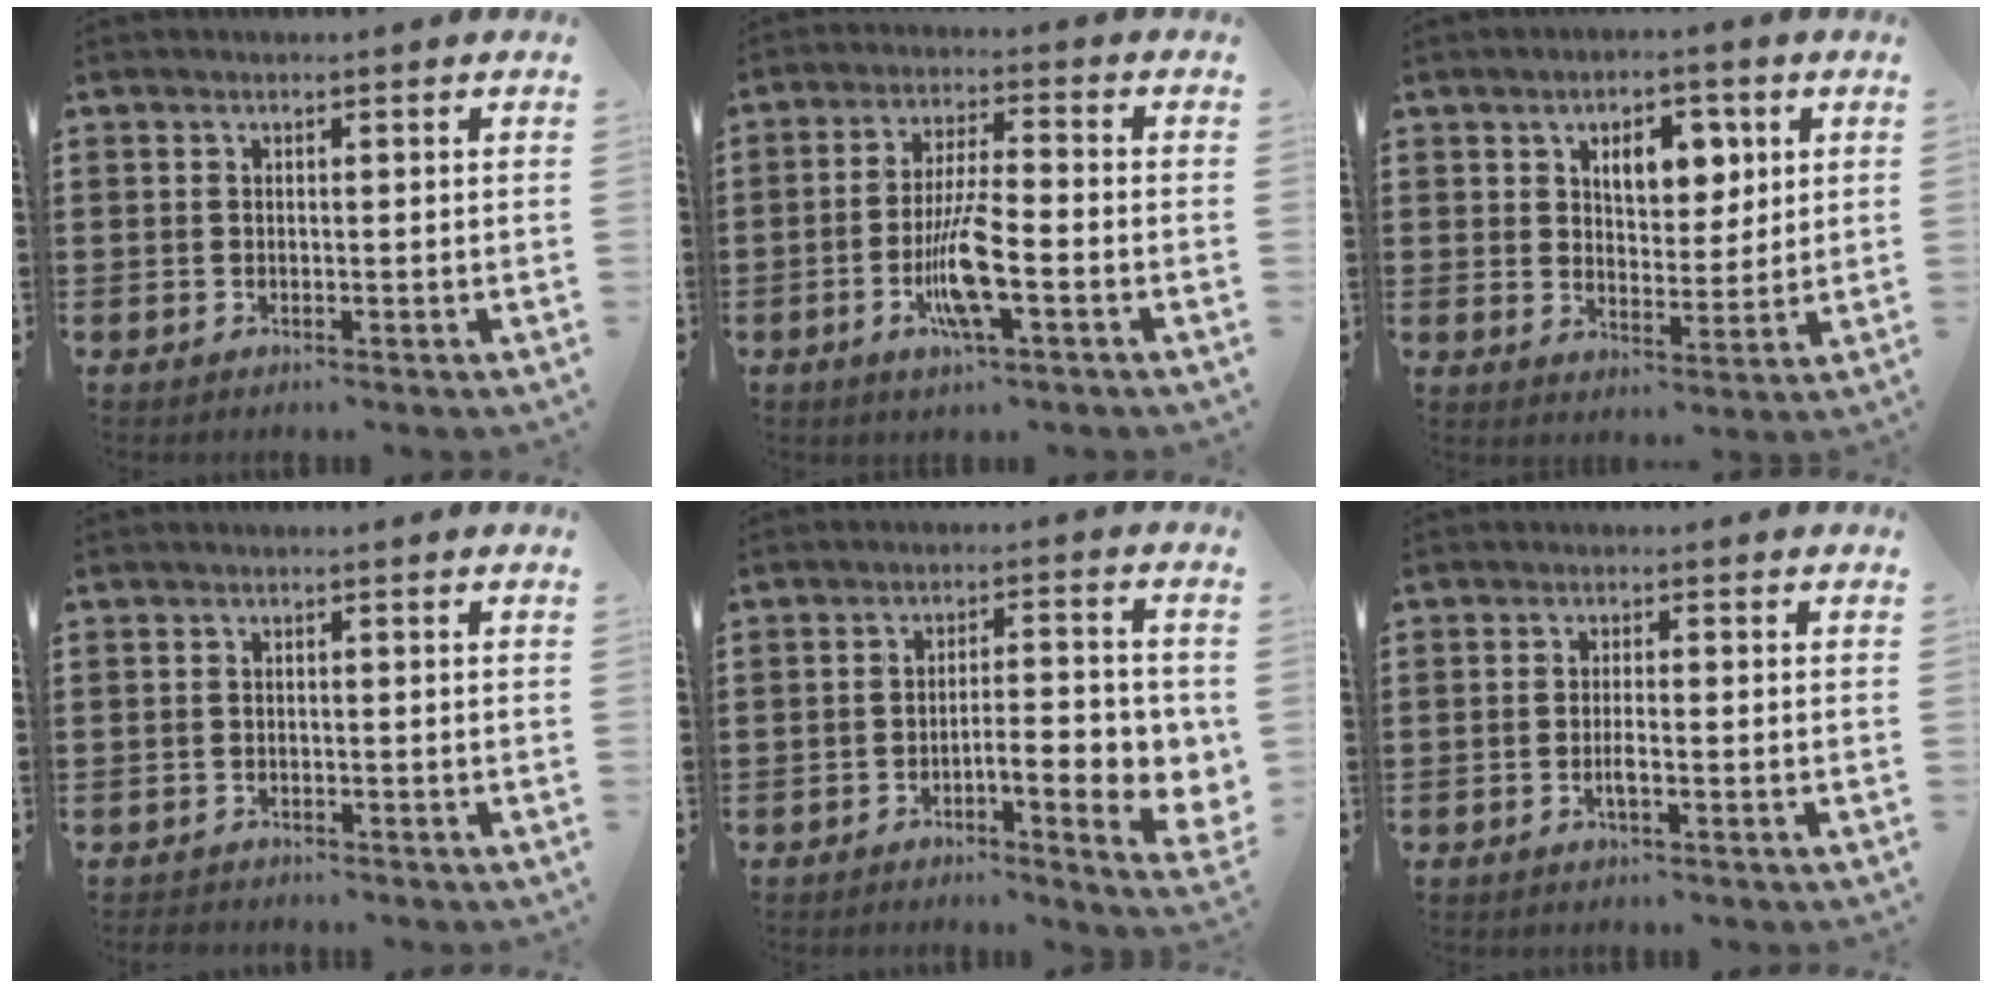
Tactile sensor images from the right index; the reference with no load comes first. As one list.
[{"total": 8.1, "force": [-2.8, 1.5, 7.5], "torque": [-0.156, -0.013, -0.056]}, {"total": 6.3, "force": [2.6, 3.8, 4.3], "torque": [-0.066, 0.003, 0.038]}, {"total": 1.1, "force": [-1.0, 0.3, -0.2], "torque": [0.000, 0.004, -0.024]}, {"total": 6.8, "force": [-2.1, 2.0, 6.2], "torque": [-0.086, -0.007, -0.036]}, {"total": 2.1, "force": [-0.9, 0.2, 1.9], "torque": [-0.040, -0.003, -0.018]}]